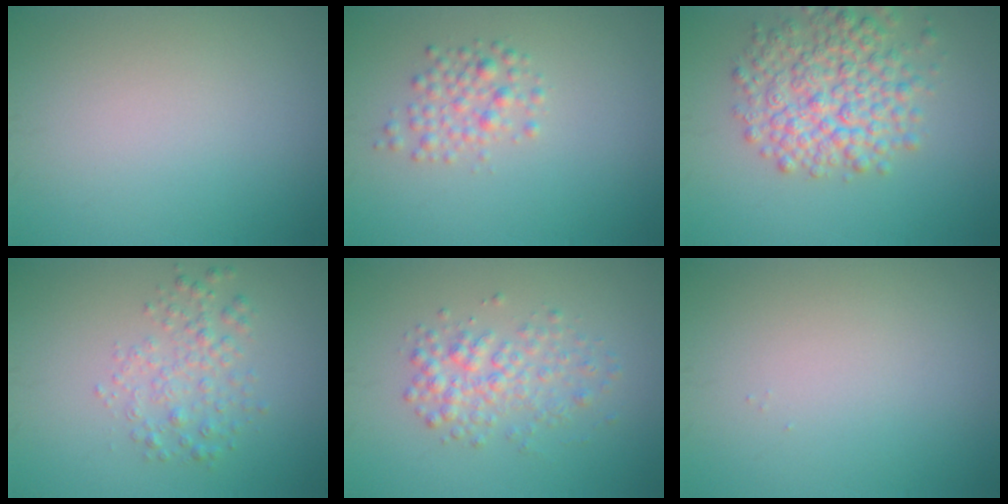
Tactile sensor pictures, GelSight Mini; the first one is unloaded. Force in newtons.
{"total": 2.2, "press": 2.2, "slide": 0.1}
{"total": 6.4, "press": 6.4, "slide": 0.3}
{"total": 2.5, "press": 2.5, "slide": 0.1}
{"total": 3.1, "press": 3.1, "slide": 0.1}
{"total": 0.0}